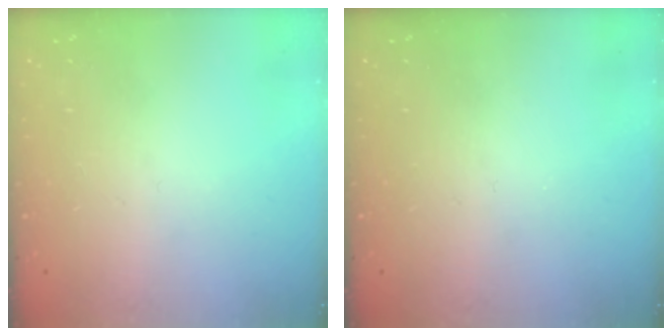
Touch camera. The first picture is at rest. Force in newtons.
{"total": 0.0}